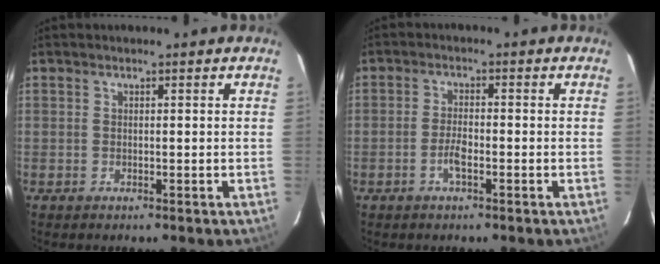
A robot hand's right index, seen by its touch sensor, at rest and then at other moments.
{"total": 3.2, "force": [-1.5, 1.1, 2.6], "torque": [-0.056, 0.003, -0.031]}